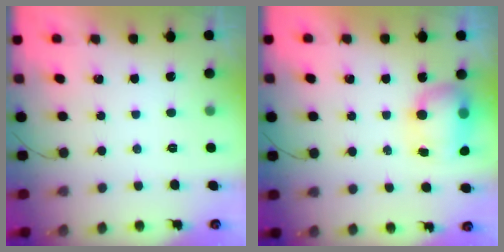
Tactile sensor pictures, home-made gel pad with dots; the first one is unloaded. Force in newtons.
{"total": 10.0, "press": 8.8, "slide": 4.8}